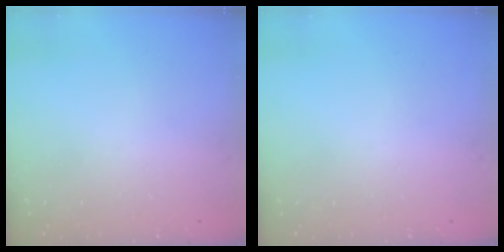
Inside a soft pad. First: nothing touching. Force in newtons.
{"total": 0.0}